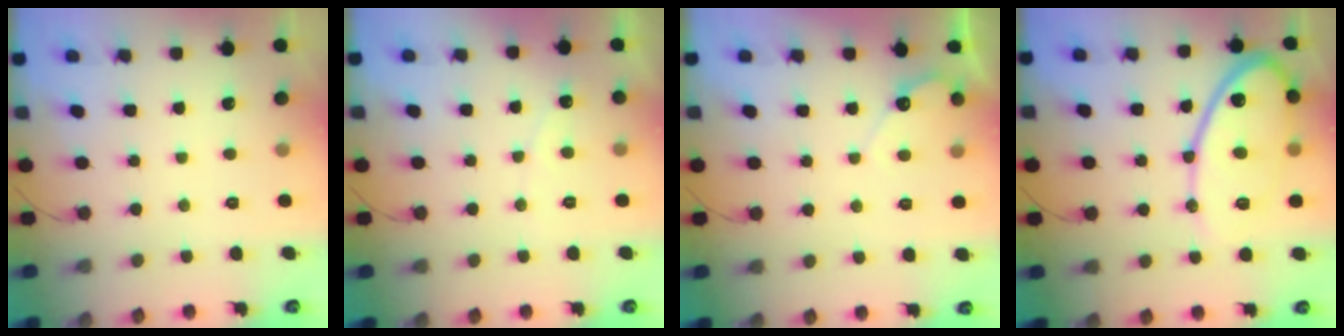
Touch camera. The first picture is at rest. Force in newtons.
{"total": 2.7, "press": 2.7, "slide": 0.2}
{"total": 4.8, "press": 4.8, "slide": 0.3}
{"total": 15.2, "press": 15.2, "slide": 1.0}